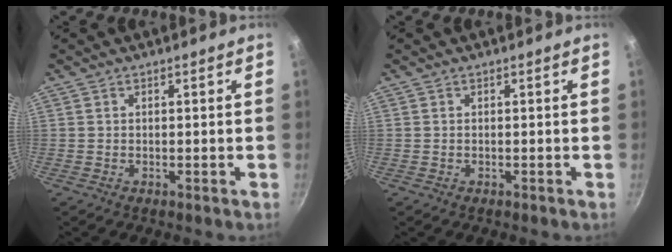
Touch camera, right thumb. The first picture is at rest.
{"total": 0.0}